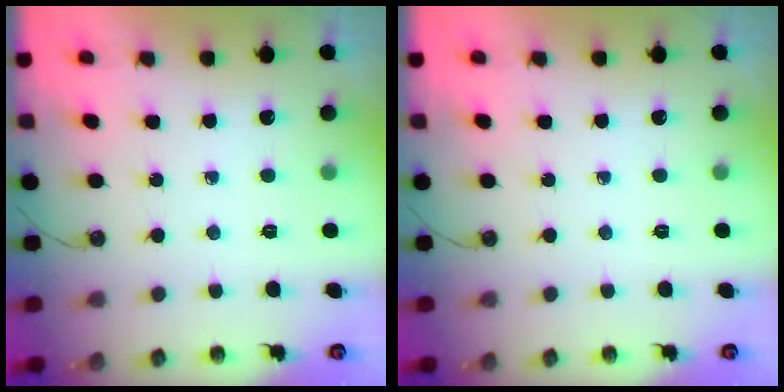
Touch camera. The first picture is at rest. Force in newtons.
{"total": 0.0}